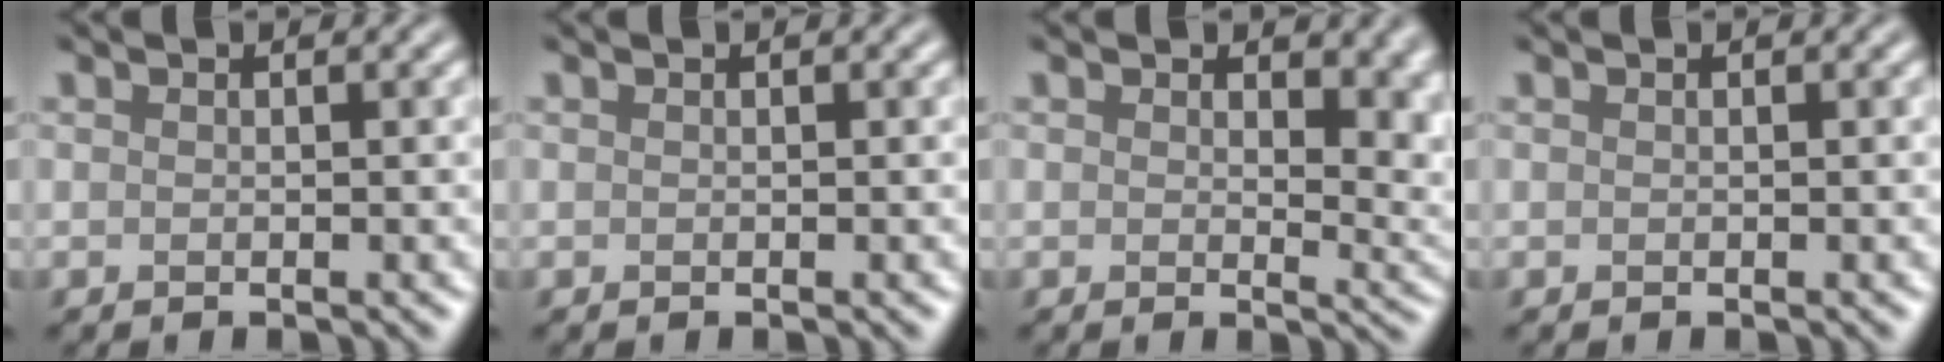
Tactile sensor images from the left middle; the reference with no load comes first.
{"total": 0.0}
{"total": 4.7, "force": [1.7, 2.7, 3.4], "torque": [-0.034, -0.012, 0.024]}
{"total": 0.0}